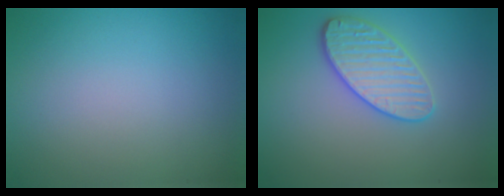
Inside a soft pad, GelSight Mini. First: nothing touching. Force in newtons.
{"total": 3.6, "press": 3.5, "slide": 0.9}